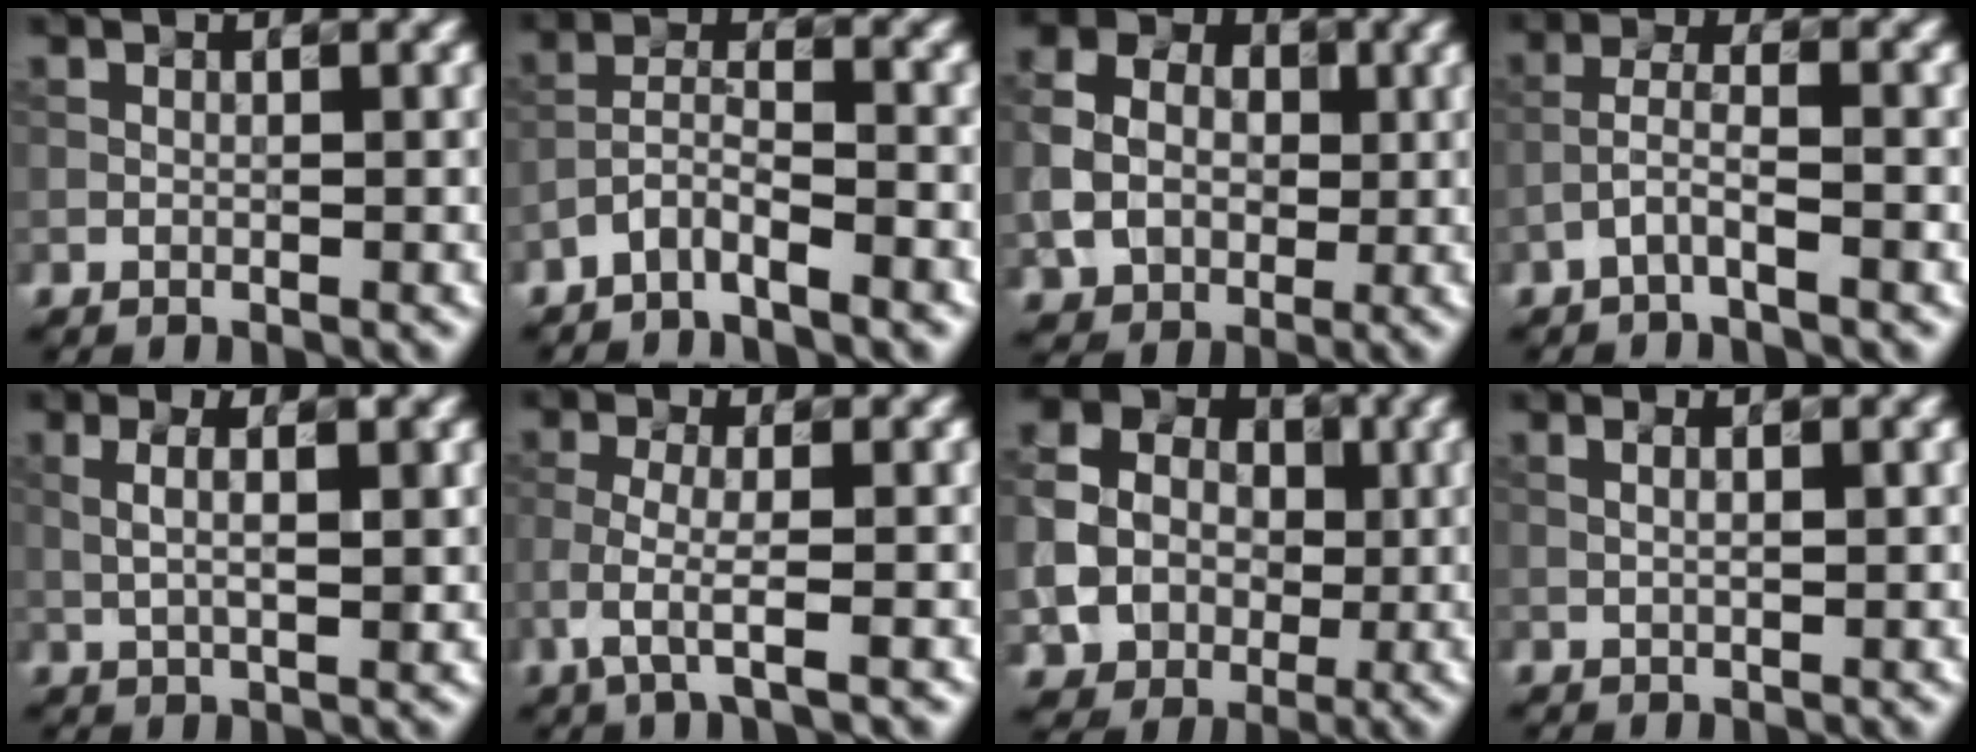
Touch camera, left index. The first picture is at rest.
{"total": 3.0, "force": [-2.5, 0.7, 1.5], "torque": [-0.036, 0.011, -0.052]}
{"total": 5.8, "force": [-0.3, 5.1, 2.7], "torque": [-0.059, 0.004, -0.010]}
{"total": 2.2, "force": [-1.4, 0.4, 1.7], "torque": [-0.040, 0.012, -0.029]}
{"total": 2.9, "force": [0.8, 0.7, 2.7], "torque": [-0.044, 0.001, 0.019]}
{"total": 2.6, "force": [-1.3, 0.5, 2.2], "torque": [-0.054, 0.002, -0.026]}
{"total": 7.7, "force": [-0.5, 7.1, 2.9], "torque": [-0.059, 0.002, -0.010]}
{"total": 1.4, "force": [0.7, 0.5, 1.1], "torque": [-0.007, 0.002, 0.004]}